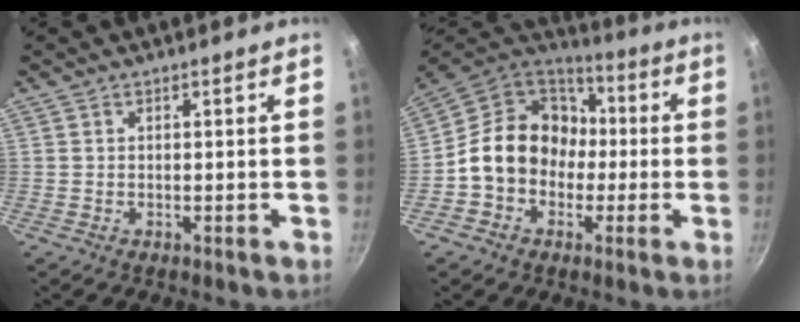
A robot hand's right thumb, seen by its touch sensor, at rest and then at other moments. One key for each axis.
{"total": 16.9, "fx": -1.4, "fy": 14.2, "fz": 9.1, "tx": -0.111, "ty": 0.055, "tz": -0.037}